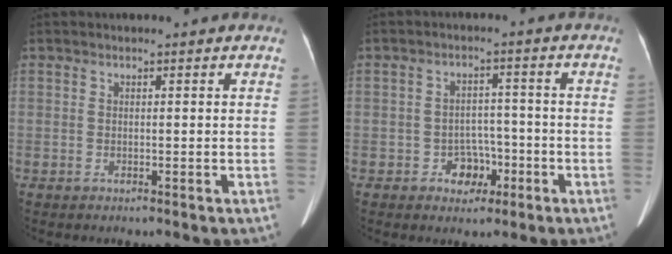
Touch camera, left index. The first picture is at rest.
{"total": 4.4, "force": [-2.2, 3.2, 2.0], "torque": [-0.030, 0.012, -0.028]}